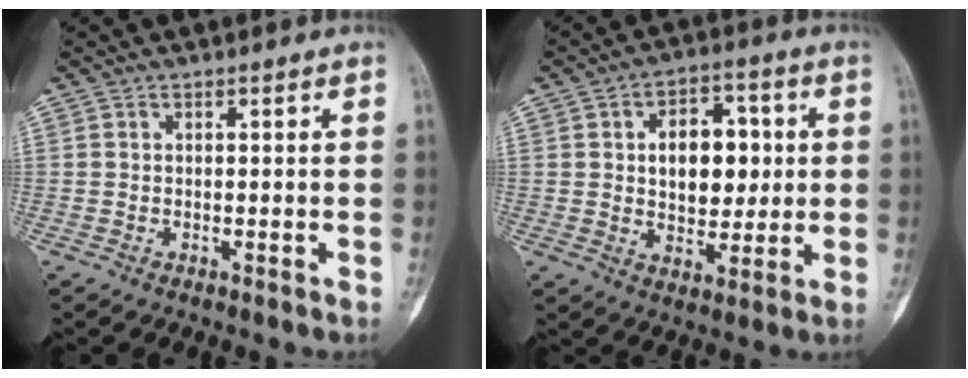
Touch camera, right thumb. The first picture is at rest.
{"total": 12.2, "force": [1.8, 8.0, 9.0], "torque": [-0.088, 0.007, 0.032]}